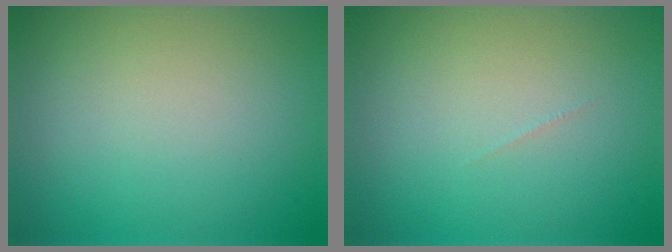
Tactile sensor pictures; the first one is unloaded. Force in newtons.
{"total": 0.0}